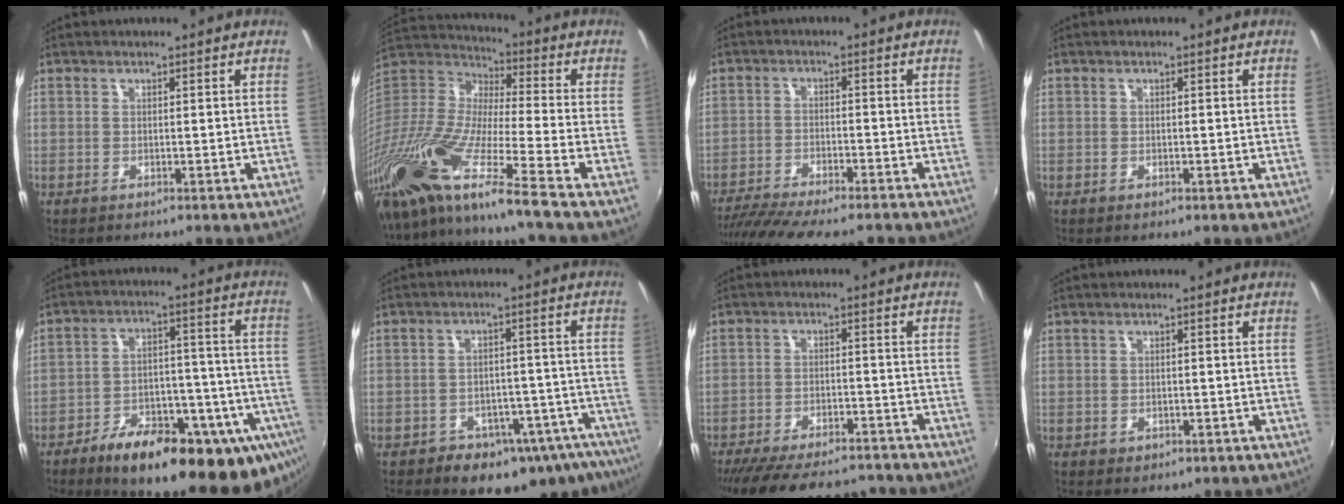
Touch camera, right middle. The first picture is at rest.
{"total": 23.9, "force": [-17.7, -0.2, 16.1], "torque": [-0.288, -0.065, -0.340]}
{"total": 14.4, "force": [-12.2, 2.5, 7.1], "torque": [-0.150, -0.042, -0.192]}
{"total": 1.1, "force": [-0.6, 0.8, 0.5], "torque": [-0.010, -0.006, -0.011]}
{"total": 27.8, "force": [-16.9, 11.0, 19.1], "torque": [-0.277, -0.012, -0.226]}
{"total": 14.2, "force": [-9.4, 8.5, 6.4], "torque": [-0.107, 0.016, -0.103]}
{"total": 19.6, "force": [-16.4, 6.5, 8.6], "torque": [-0.179, -0.021, -0.226]}
{"total": 2.3, "force": [-0.9, 1.8, 1.1], "torque": [-0.021, -0.007, -0.011]}